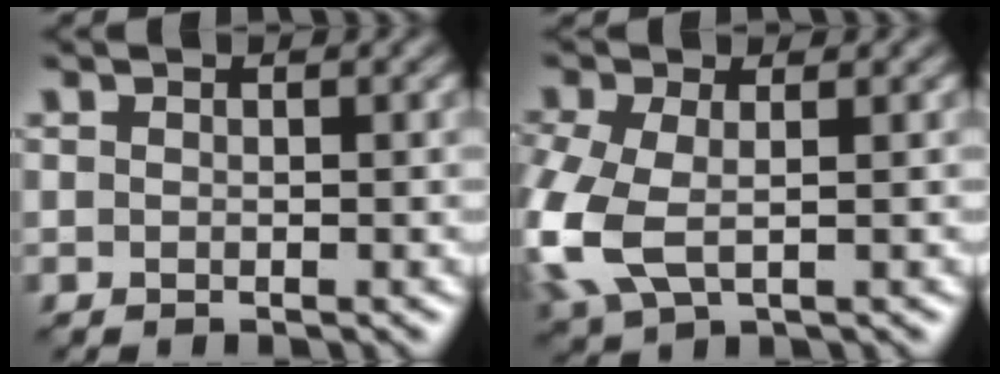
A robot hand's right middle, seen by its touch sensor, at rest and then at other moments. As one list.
[{"total": 6.3, "force": [-1.1, 3.7, 5.0], "torque": [-0.144, -0.008, -0.026]}]